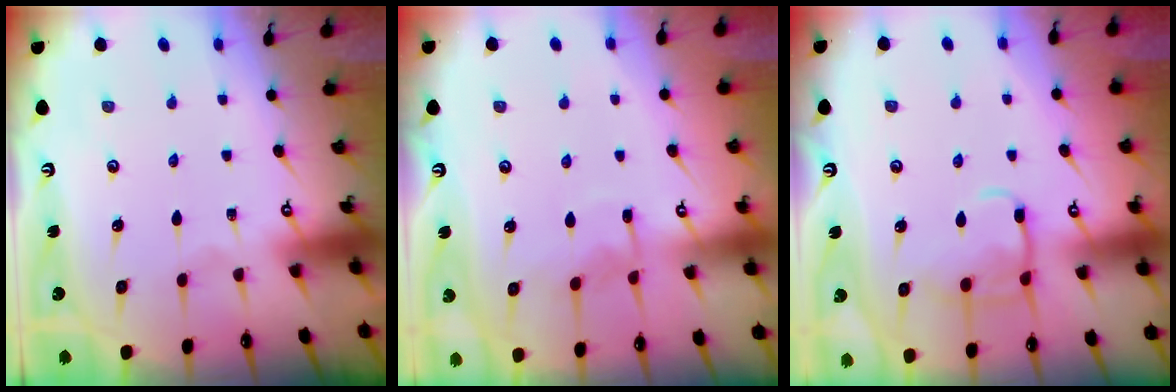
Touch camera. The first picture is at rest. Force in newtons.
{"total": 6.1, "press": 6.1, "slide": 0.5}
{"total": 12.3, "press": 12.2, "slide": 1.0}